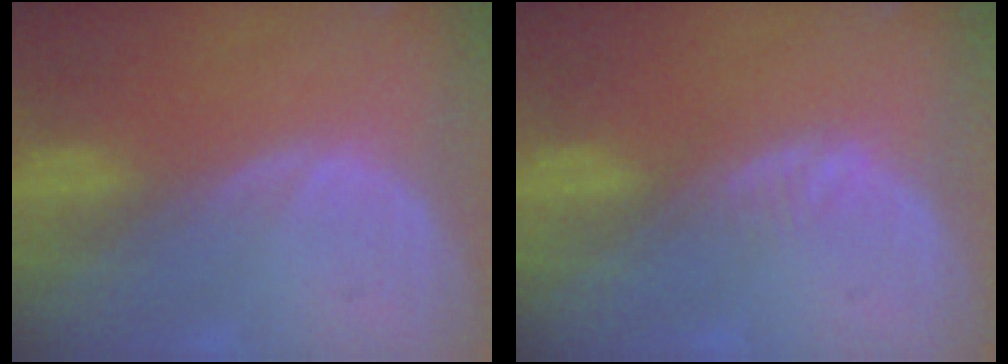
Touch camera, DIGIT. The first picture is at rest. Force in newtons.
{"total": 1.6, "press": 1.6, "slide": 0.1}